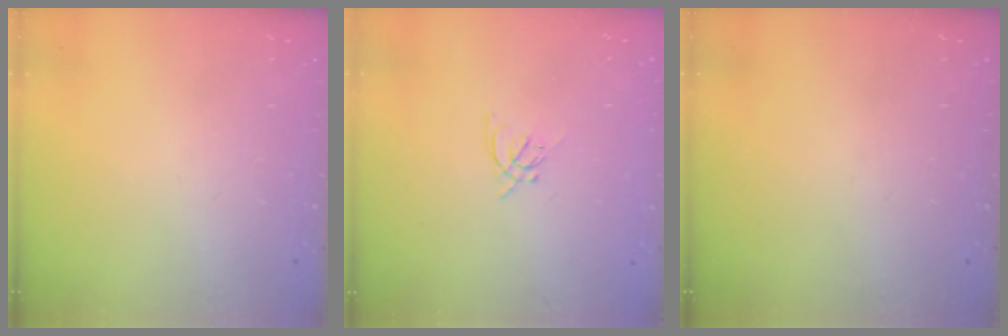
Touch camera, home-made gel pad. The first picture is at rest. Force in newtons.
{"total": 2.0, "press": 1.9, "slide": 0.5}
{"total": 0.0}